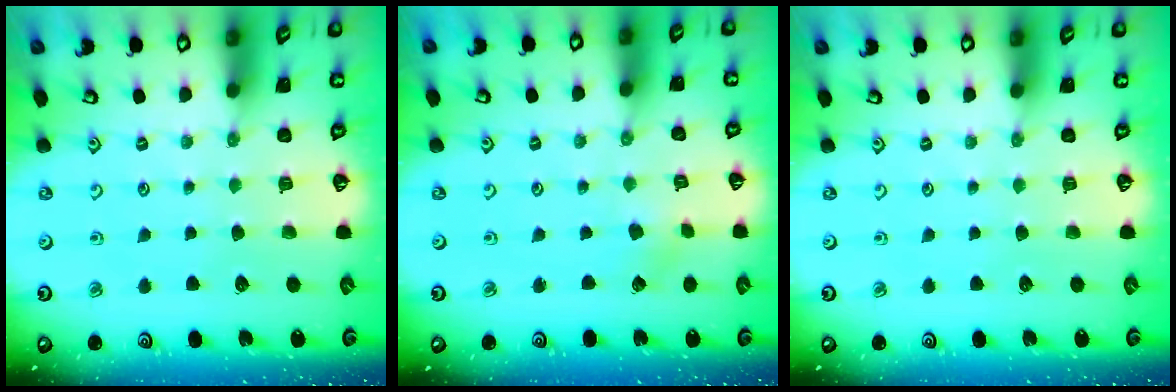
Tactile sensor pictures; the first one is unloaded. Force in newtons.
{"total": 1.6, "press": 1.6, "slide": 0.2}
{"total": 0.0}